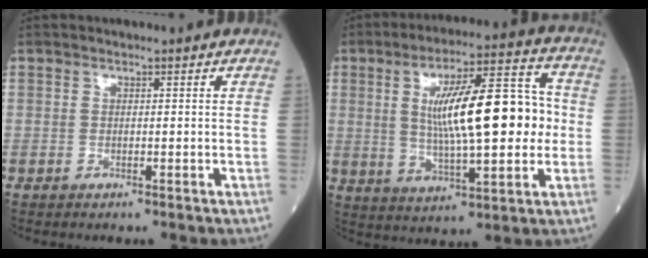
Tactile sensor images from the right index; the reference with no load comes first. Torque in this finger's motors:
{"motor_torque": [0.65, 0.01, 0.48, 0.21]}